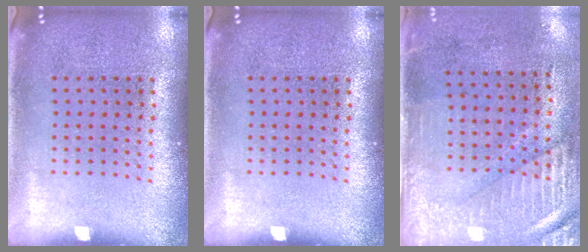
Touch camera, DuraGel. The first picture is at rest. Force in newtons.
{"total": 0.0}
{"total": 2.8, "press": 2.4, "slide": 1.4}